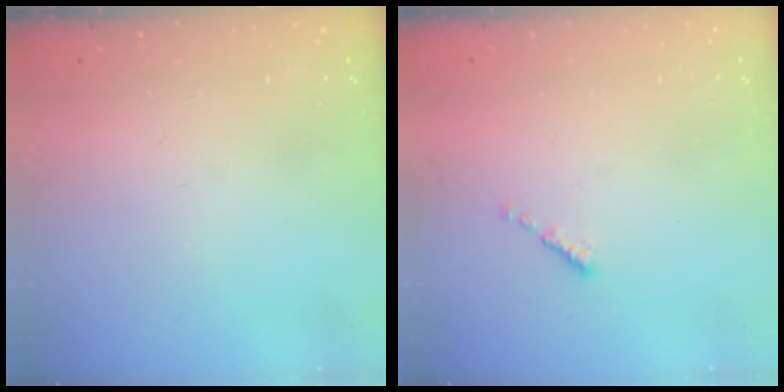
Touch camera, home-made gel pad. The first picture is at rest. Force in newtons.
{"total": 0.0}